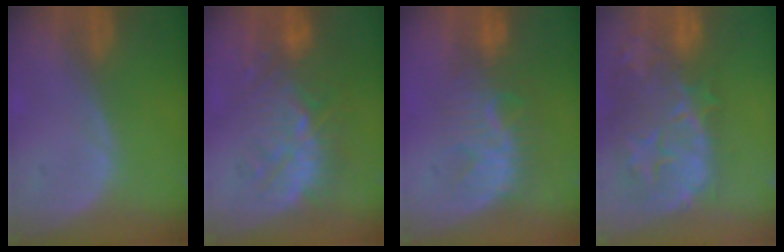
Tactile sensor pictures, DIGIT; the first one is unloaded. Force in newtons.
{"total": 9.8, "press": 9.5, "slide": 2.3}
{"total": 8.1, "press": 7.8, "slide": 2.2}
{"total": 14.6, "press": 11.7, "slide": 8.7}